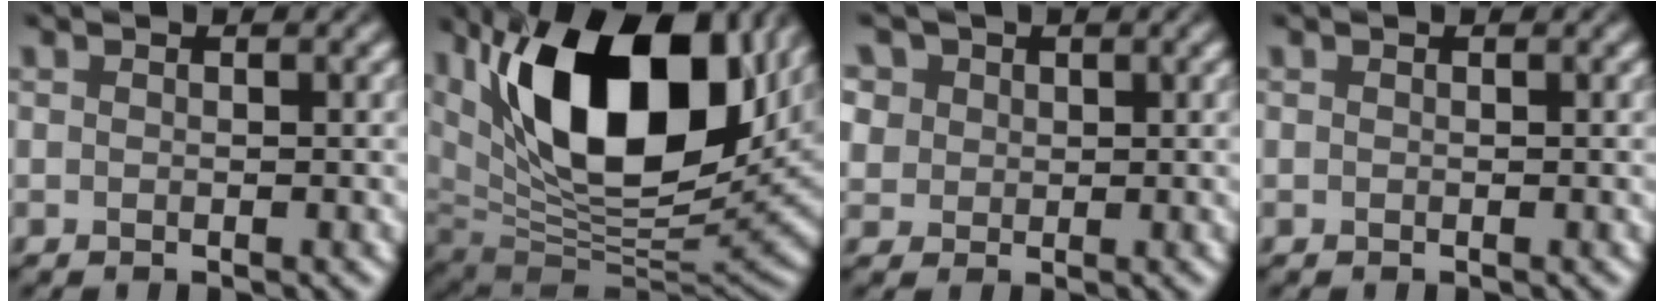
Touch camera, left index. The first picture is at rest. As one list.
[{"total": 18.3, "force": [6.7, 9.0, 14.4], "torque": [-0.233, 0.010, 0.107]}, {"total": 6.6, "force": [3.4, 4.9, 2.8], "torque": [-0.084, 0.016, 0.050]}, {"total": 0.0}]